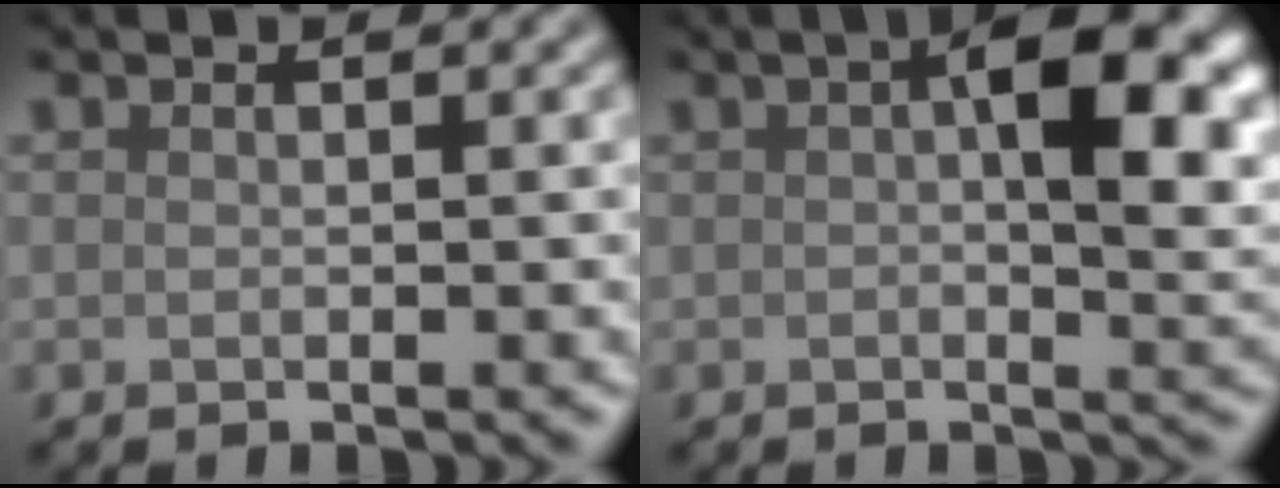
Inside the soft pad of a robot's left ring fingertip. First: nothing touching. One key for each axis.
{"total": 7.0, "fx": 1.4, "fy": 2.2, "fz": 6.6, "tx": -0.090, "ty": 0.012, "tz": 0.026}